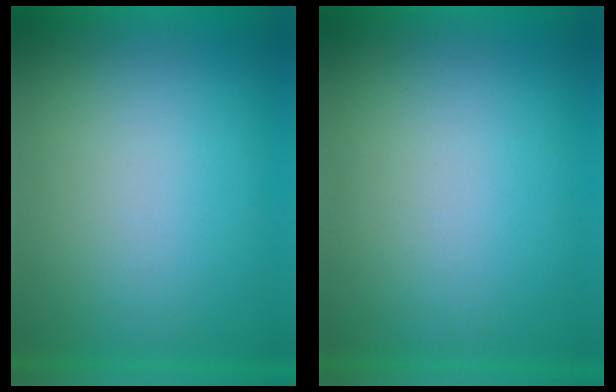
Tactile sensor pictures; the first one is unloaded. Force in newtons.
{"total": 1.0}